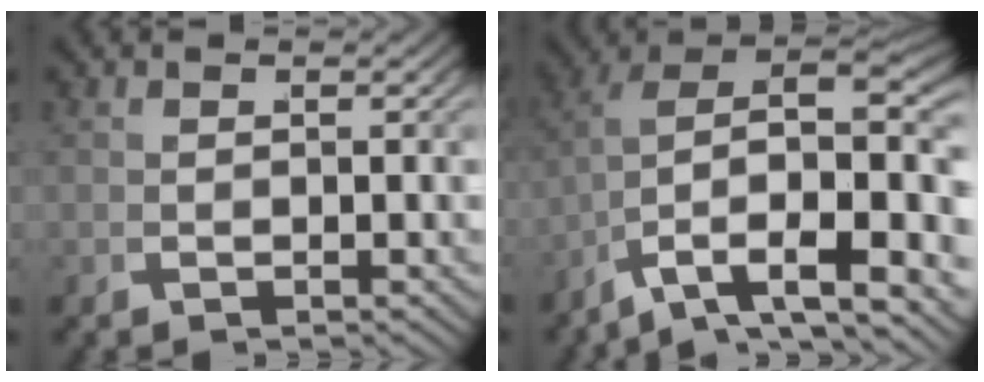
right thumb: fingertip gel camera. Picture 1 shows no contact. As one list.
[{"total": 12.3, "force": [-0.8, 8.5, 8.8], "torque": [-0.143, -0.058, 0.002]}]